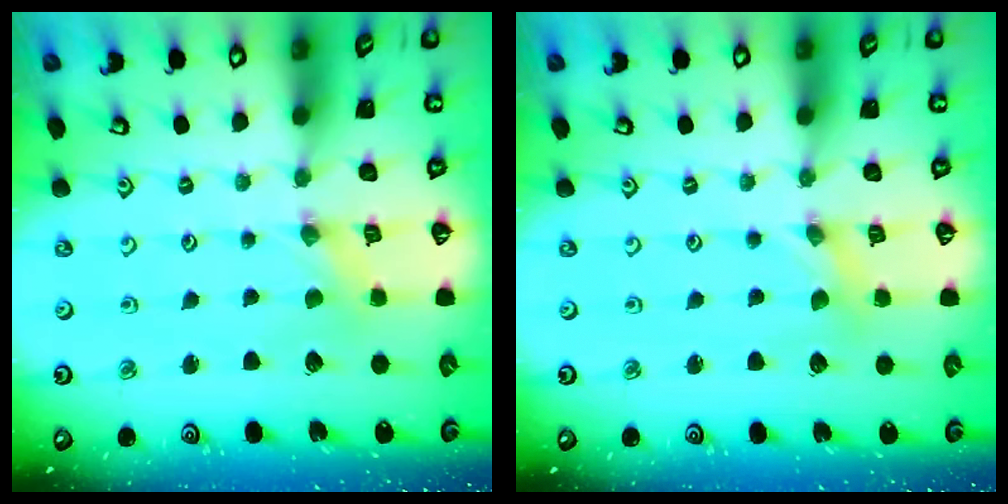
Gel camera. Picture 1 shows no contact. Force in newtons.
{"total": 1.0, "press": 1.0, "slide": 0.2}